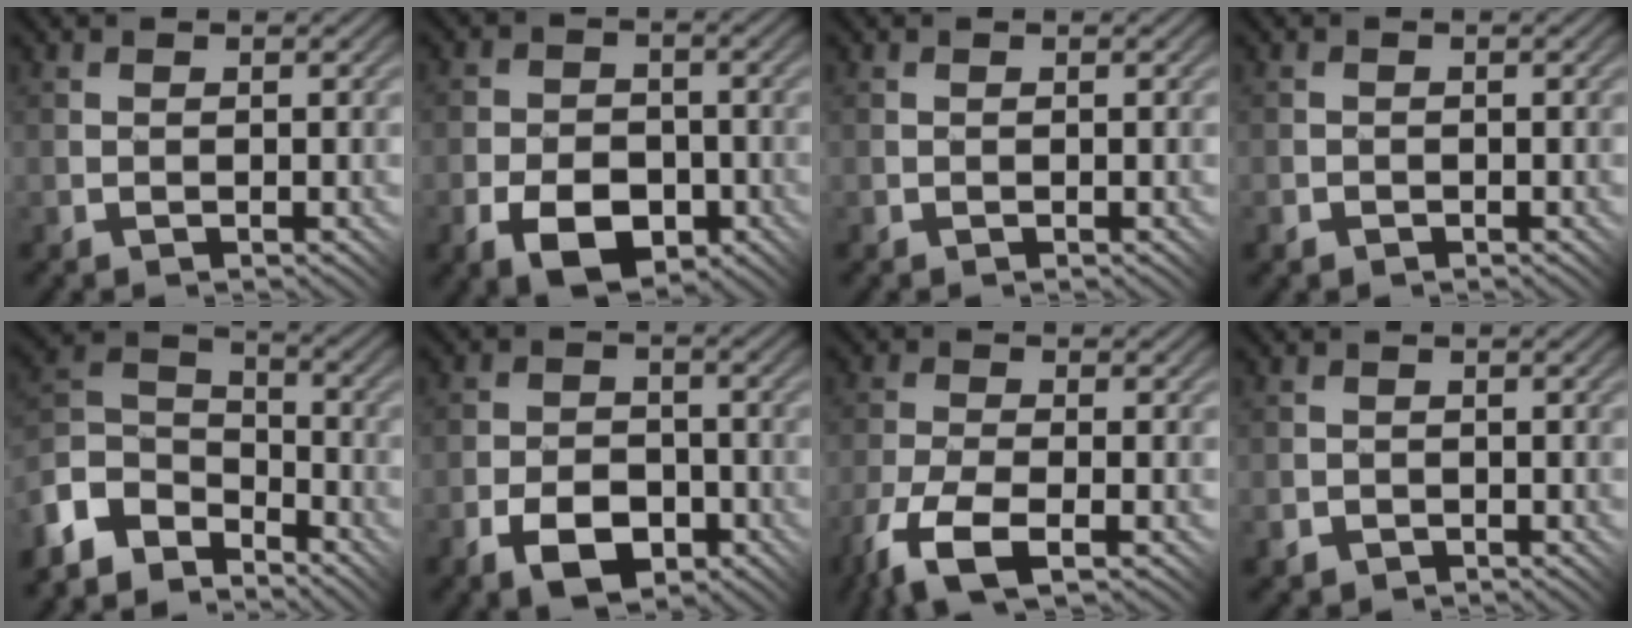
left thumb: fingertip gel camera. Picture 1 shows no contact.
{"total": 7.4, "force": [-3.5, 4.5, 4.7], "torque": [-0.088, -0.007, -0.060]}
{"total": 0.0}
{"total": 1.2, "force": [-0.8, 0.9, 0.1], "torque": [-0.004, -0.001, -0.017]}
{"total": 8.9, "force": [-6.6, 5.0, 3.2], "torque": [-0.089, 0.015, -0.145]}
{"total": 6.7, "force": [-3.4, 3.9, 4.1], "torque": [-0.078, -0.003, -0.061]}
{"total": 7.7, "force": [-4.6, 2.7, 5.6], "torque": [-0.123, -0.009, -0.089]}
{"total": 2.1, "force": [-1.1, 1.8, 0.2], "torque": [-0.002, 0.003, -0.021]}